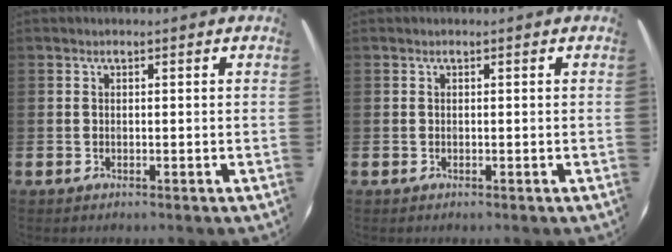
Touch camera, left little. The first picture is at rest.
{"total": 0.0}